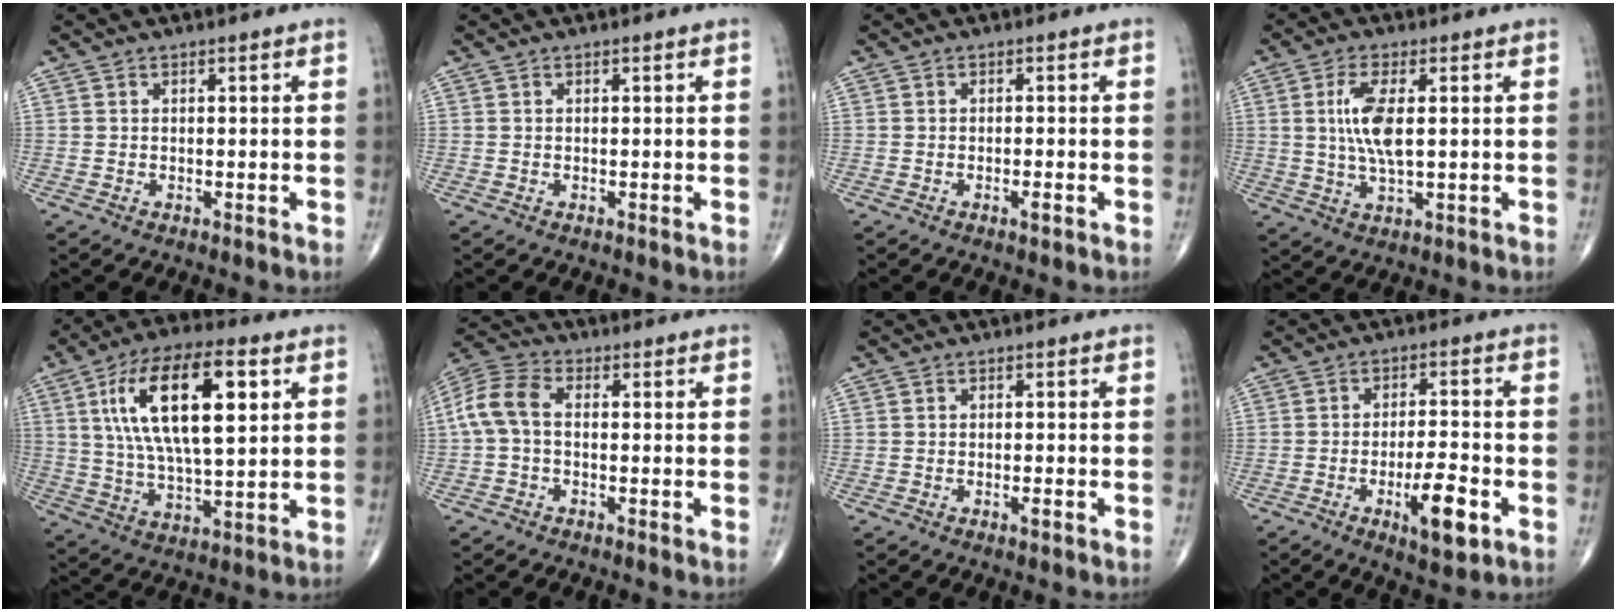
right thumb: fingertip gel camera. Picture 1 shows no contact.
{"total": 0.0}
{"total": 1.4, "force": [-0.7, 0.3, 1.2], "torque": [-0.021, 0.001, -0.012]}
{"total": 7.7, "force": [1.2, 2.6, 7.2], "torque": [-0.158, -0.006, 0.025]}
{"total": 20.0, "force": [5.9, 7.8, 17.5], "torque": [-0.306, 0.001, 0.101]}
{"total": 7.8, "force": [-0.3, 4.7, 6.1], "torque": [-0.133, 0.024, -0.016]}
{"total": 1.2, "force": [-0.6, 0.3, 1.0], "torque": [-0.017, 0.001, -0.009]}
{"total": 9.0, "force": [-3.5, 2.7, 7.9], "torque": [-0.125, 0.012, -0.053]}